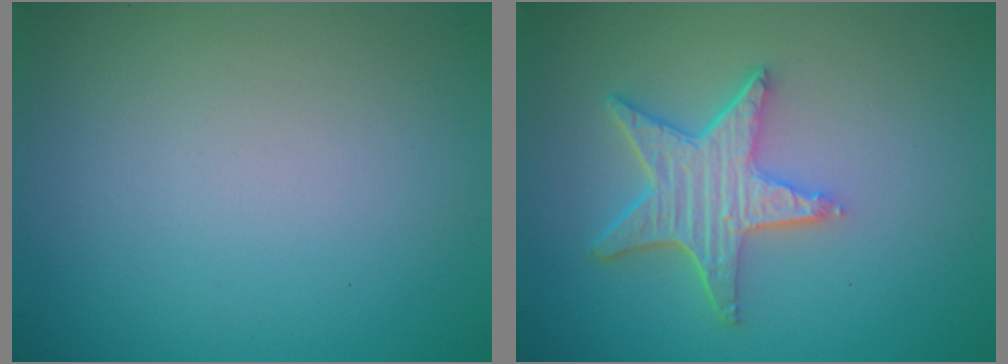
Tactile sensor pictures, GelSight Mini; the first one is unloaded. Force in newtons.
{"total": 5.1, "press": 4.1, "slide": 3.1}